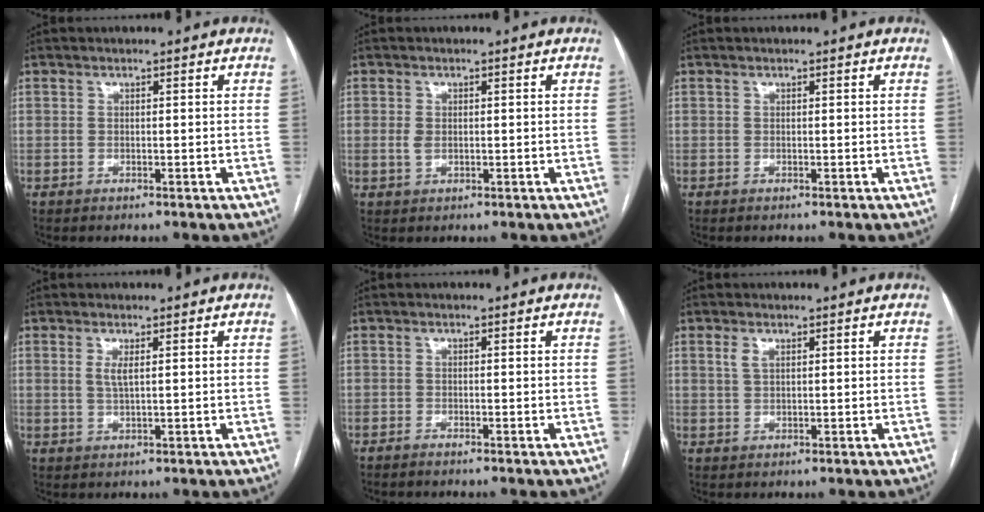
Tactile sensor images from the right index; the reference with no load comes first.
{"total": 2.0, "force": [0.0, 1.3, 1.5], "torque": [-0.029, 0.002, 0.004]}
{"total": 0.0}
{"total": 2.0, "force": [0.6, 0.3, 1.9], "torque": [-0.045, -0.004, 0.013]}
{"total": 1.0, "force": [-0.9, -0.1, 0.4], "torque": [-0.005, 0.000, -0.014]}
{"total": 1.7, "force": [0.8, 0.7, 1.2], "torque": [-0.028, 0.006, 0.019]}